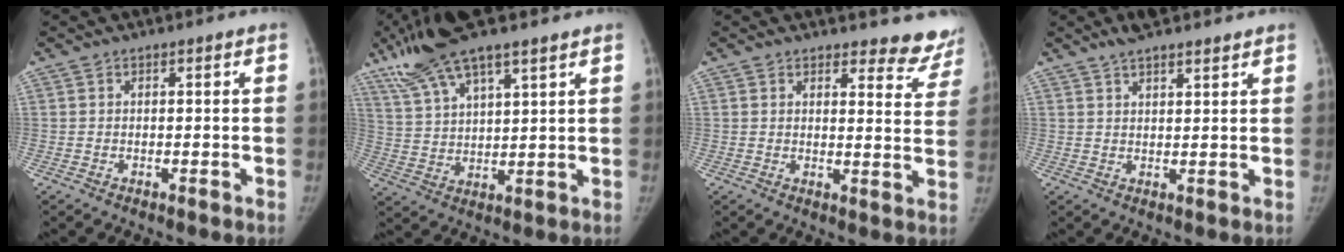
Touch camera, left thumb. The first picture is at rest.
{"total": 14.1, "force": [9.7, 3.5, 9.6], "torque": [-0.179, -0.016, 0.191]}
{"total": 8.9, "force": [8.4, 2.8, 0.9], "torque": [0.035, -0.070, 0.072]}
{"total": 6.5, "force": [5.1, 1.8, 3.6], "torque": [-0.047, -0.007, 0.086]}